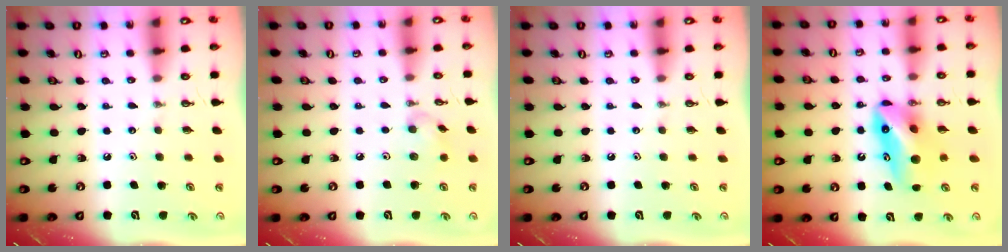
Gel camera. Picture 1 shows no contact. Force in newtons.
{"total": 5.9, "press": 5.8, "slide": 1.2}
{"total": 0.0}
{"total": 10.8, "press": 8.9, "slide": 6.2}